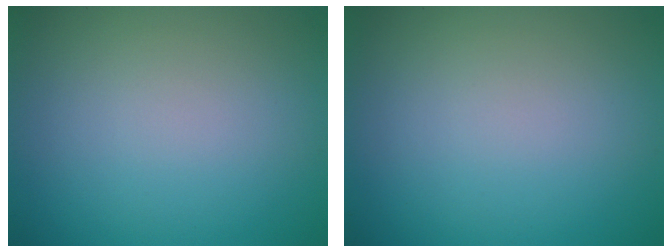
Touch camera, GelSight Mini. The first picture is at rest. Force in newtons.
{"total": 0.0}